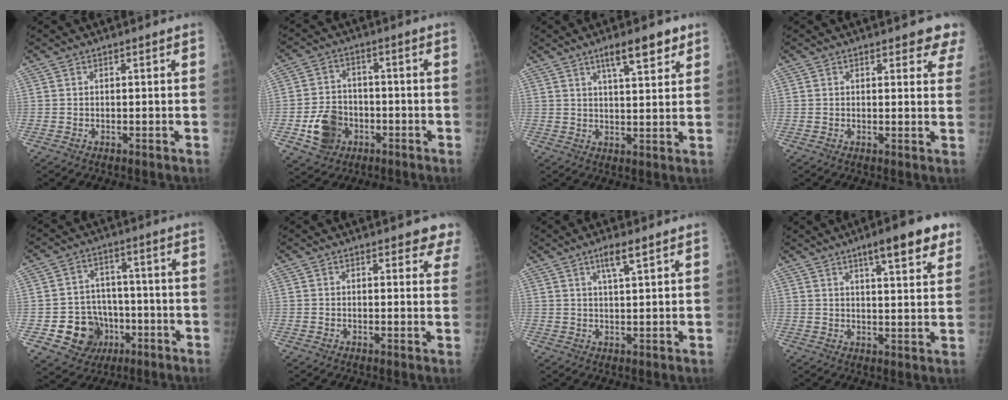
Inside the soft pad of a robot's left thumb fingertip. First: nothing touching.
{"total": 9.0, "force": [-3.5, 7.2, 4.2], "torque": [-0.053, 0.018, -0.057]}
{"total": 7.8, "force": [4.8, 2.1, 5.8], "torque": [-0.076, -0.021, 0.075]}
{"total": 5.1, "force": [4.1, 2.1, 2.2], "torque": [0.012, -0.017, 0.033]}
{"total": 10.7, "force": [-3.8, 9.3, 3.7], "torque": [-0.018, 0.030, -0.050]}
{"total": 4.7, "force": [4.0, 1.9, 1.7], "torque": [0.017, -0.017, 0.031]}
{"total": 4.1, "force": [2.5, 0.6, 3.2], "torque": [-0.063, -0.011, 0.047]}
{"total": 11.0, "force": [6.6, 2.3, 8.4], "torque": [-0.095, -0.024, 0.090]}